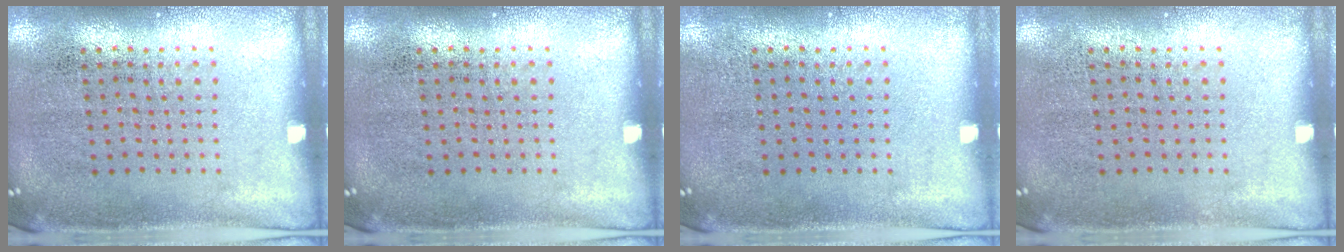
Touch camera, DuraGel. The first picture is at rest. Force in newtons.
{"total": 0.0}
{"total": 0.0}
{"total": 0.0}